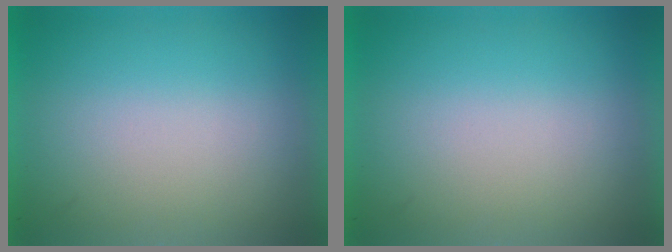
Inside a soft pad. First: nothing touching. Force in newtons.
{"total": 0.0}